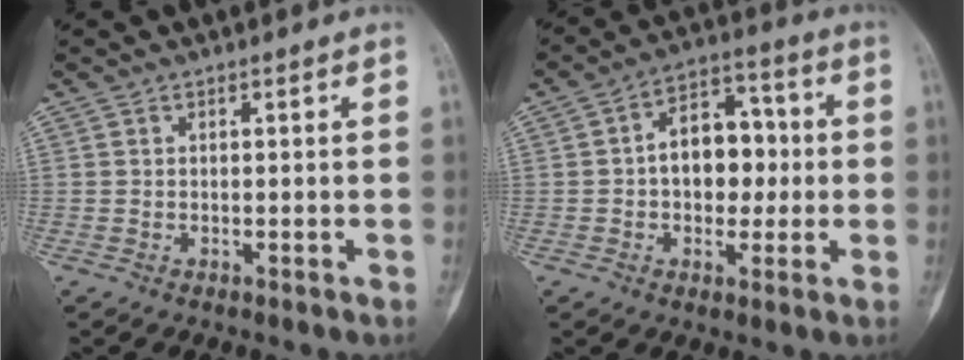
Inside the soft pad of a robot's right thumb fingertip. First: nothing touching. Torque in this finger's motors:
{"motor_torque": [0.16, 0.18, 0.64, -0.51, 0.02]}